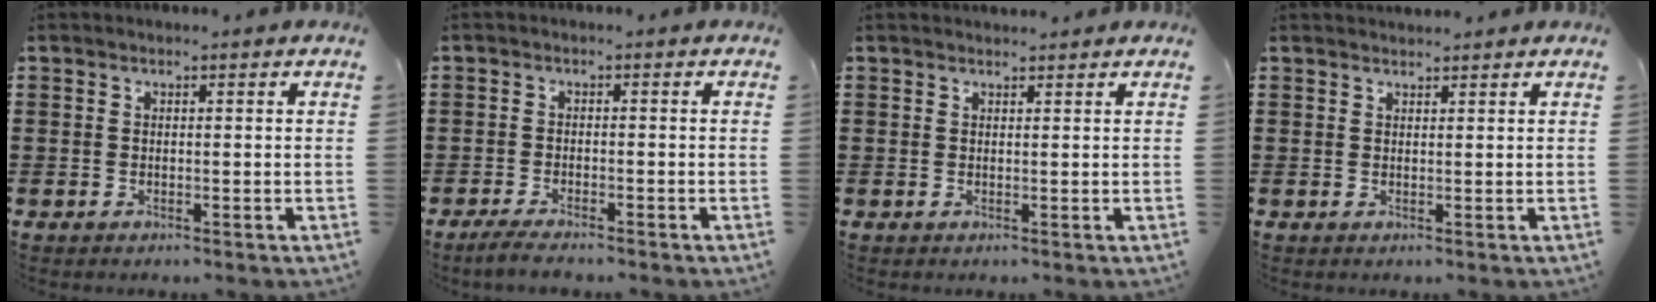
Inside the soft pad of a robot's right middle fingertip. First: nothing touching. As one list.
[{"total": 2.1, "force": [-1.9, 0.1, 1.0], "torque": [-0.025, 0.001, -0.039]}, {"total": 0.9, "force": [0.9, 0.0, -0.1], "torque": [-0.001, -0.003, 0.019]}, {"total": 1.2, "force": [1.2, 0.2, 0.0], "torque": [-0.003, 0.002, 0.023]}]